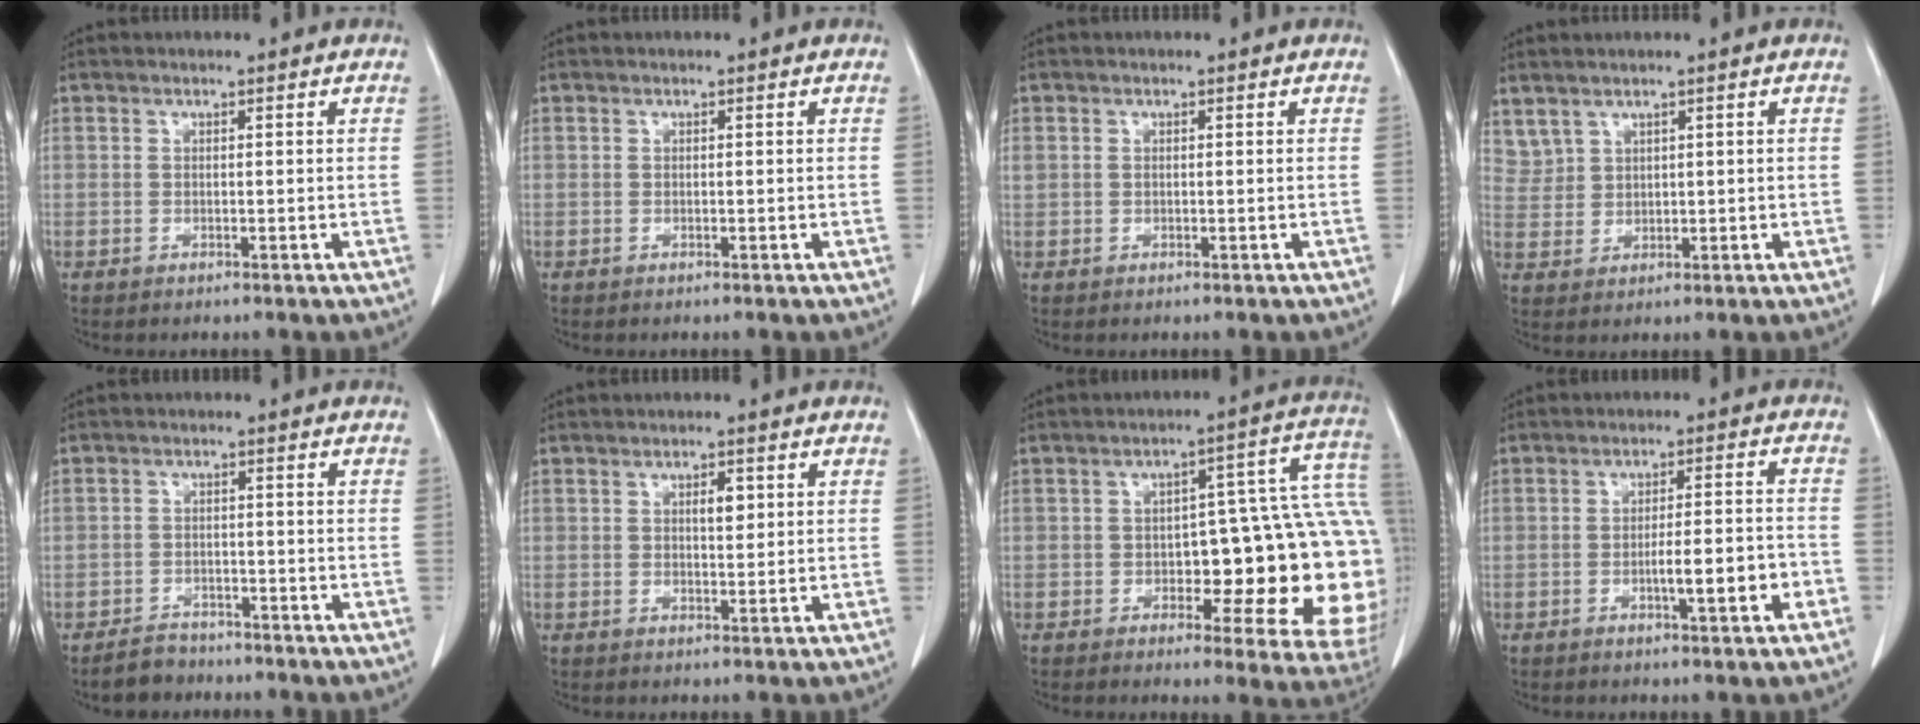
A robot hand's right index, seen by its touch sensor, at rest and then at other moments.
{"total": 0.0}
{"total": 1.1, "force": [0.3, 1.0, 0.5], "torque": [-0.013, 0.012, 0.010]}
{"total": 3.9, "force": [3.0, 2.5, 0.6], "torque": [-0.013, 0.010, 0.074]}
{"total": 3.5, "force": [-2.8, 2.0, -0.1], "torque": [-0.002, 0.007, -0.047]}
{"total": 2.5, "force": [0.9, 1.0, 2.1], "torque": [-0.029, 0.000, 0.013]}
{"total": 20.3, "force": [-1.8, 6.8, 19.1], "torque": [-0.157, 0.039, -0.010]}
{"total": 6.6, "force": [-2.5, 0.8, 6.1], "torque": [-0.090, 0.010, -0.035]}